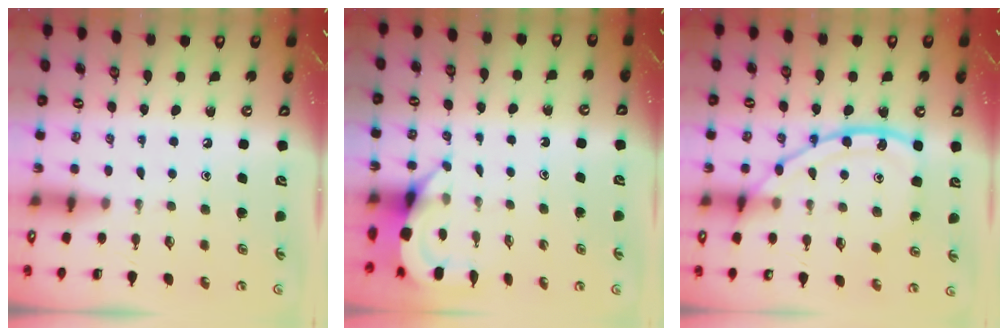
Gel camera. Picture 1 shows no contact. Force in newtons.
{"total": 3.9, "press": 3.9, "slide": 0.3}
{"total": 13.0, "press": 13.0, "slide": 0.3}